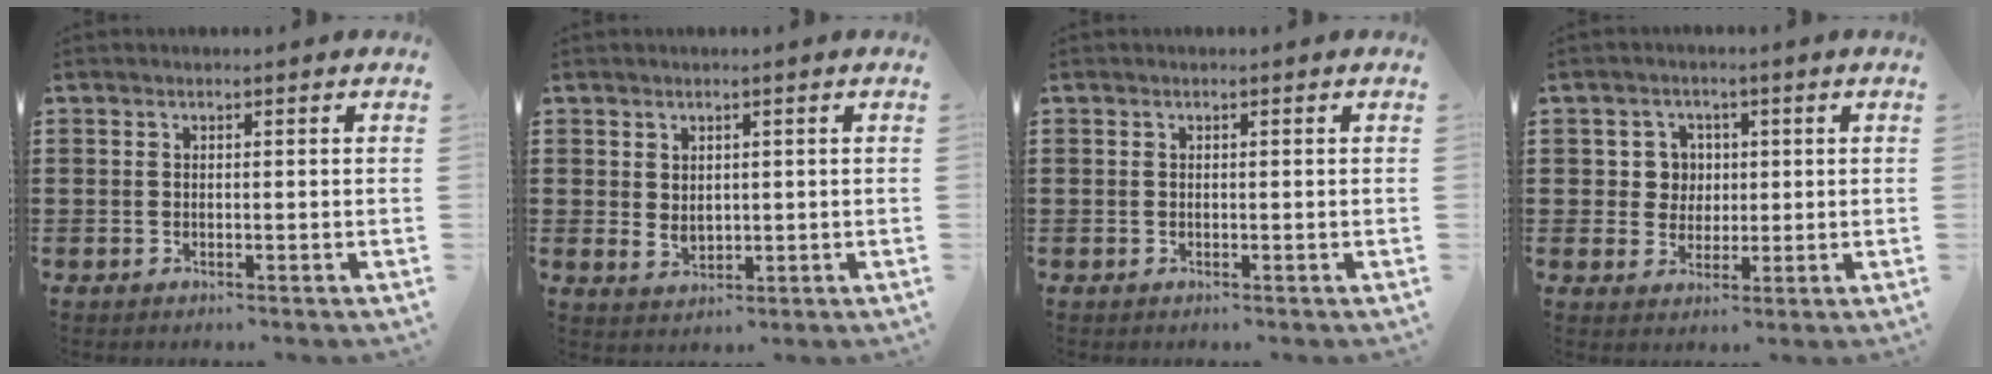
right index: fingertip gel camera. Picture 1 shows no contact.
{"total": 2.2, "force": [0.9, 1.7, 1.1], "torque": [-0.025, 0.005, 0.018]}
{"total": 0.0}
{"total": 4.2, "force": [0.6, 4.0, 1.3], "torque": [-0.043, 0.015, 0.008]}